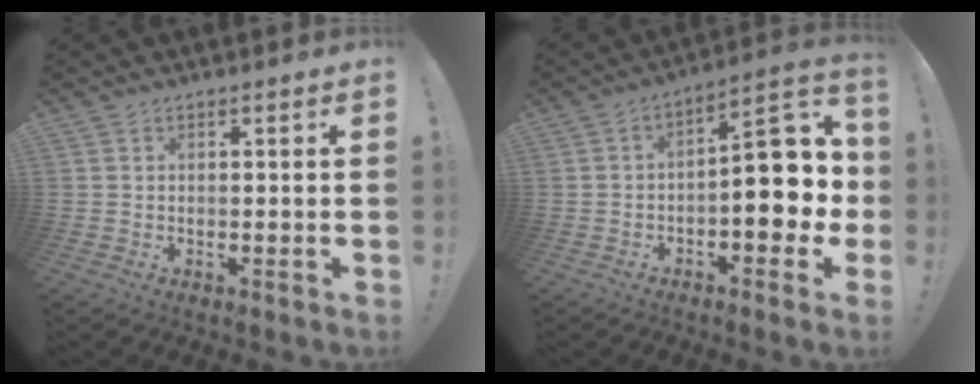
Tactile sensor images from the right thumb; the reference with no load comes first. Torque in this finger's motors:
{"motor_torque": [0.43, 0.60, 0.49, 0.48, 0.03]}